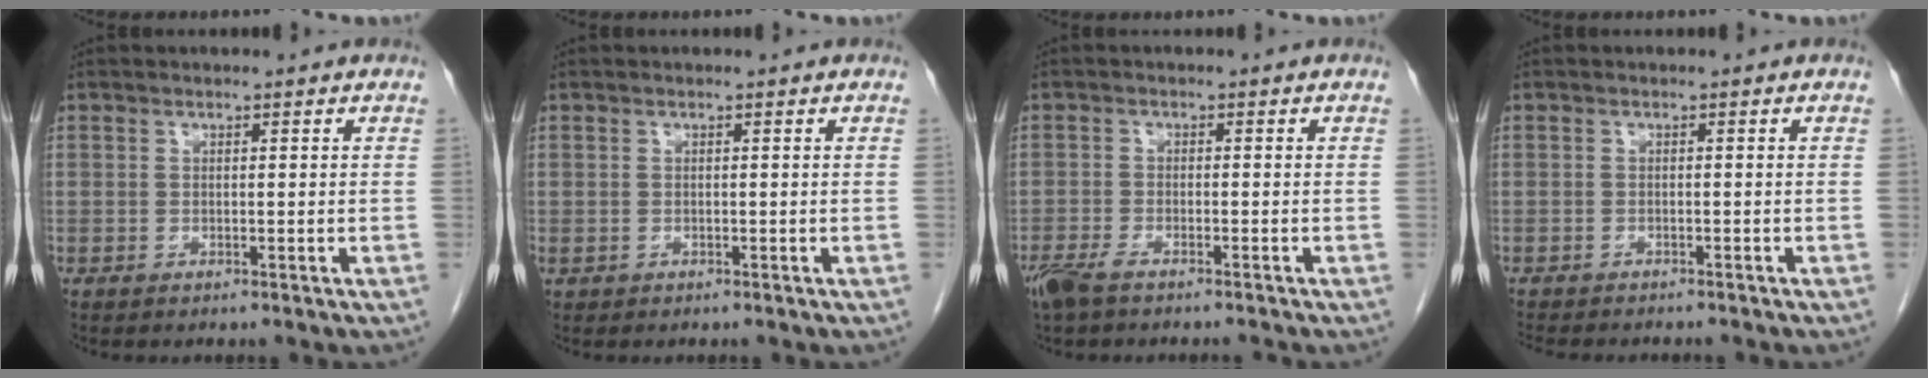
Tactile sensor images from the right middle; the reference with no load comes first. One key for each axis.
{"total": 0.0}
{"total": 5.5, "fx": -4.5, "fy": 1.1, "fz": 3.0, "tx": -0.055, "ty": -0.011, "tz": -0.078}
{"total": 7.6, "fx": -6.7, "fy": 1.7, "fz": 3.1, "tx": -0.046, "ty": -0.008, "tz": -0.092}